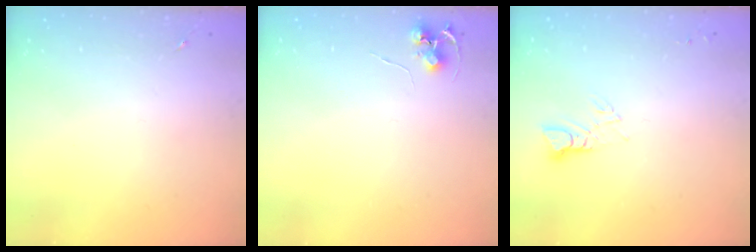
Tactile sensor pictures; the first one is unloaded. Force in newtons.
{"total": 5.6, "press": 5.6, "slide": 0.5}
{"total": 3.7, "press": 3.7, "slide": 0.4}